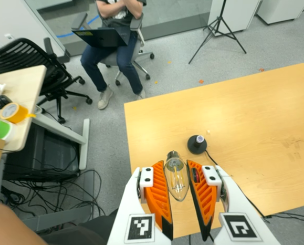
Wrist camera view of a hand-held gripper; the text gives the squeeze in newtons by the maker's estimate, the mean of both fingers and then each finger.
{"total": 13.9, "left": 15.6, "right": 12.2}